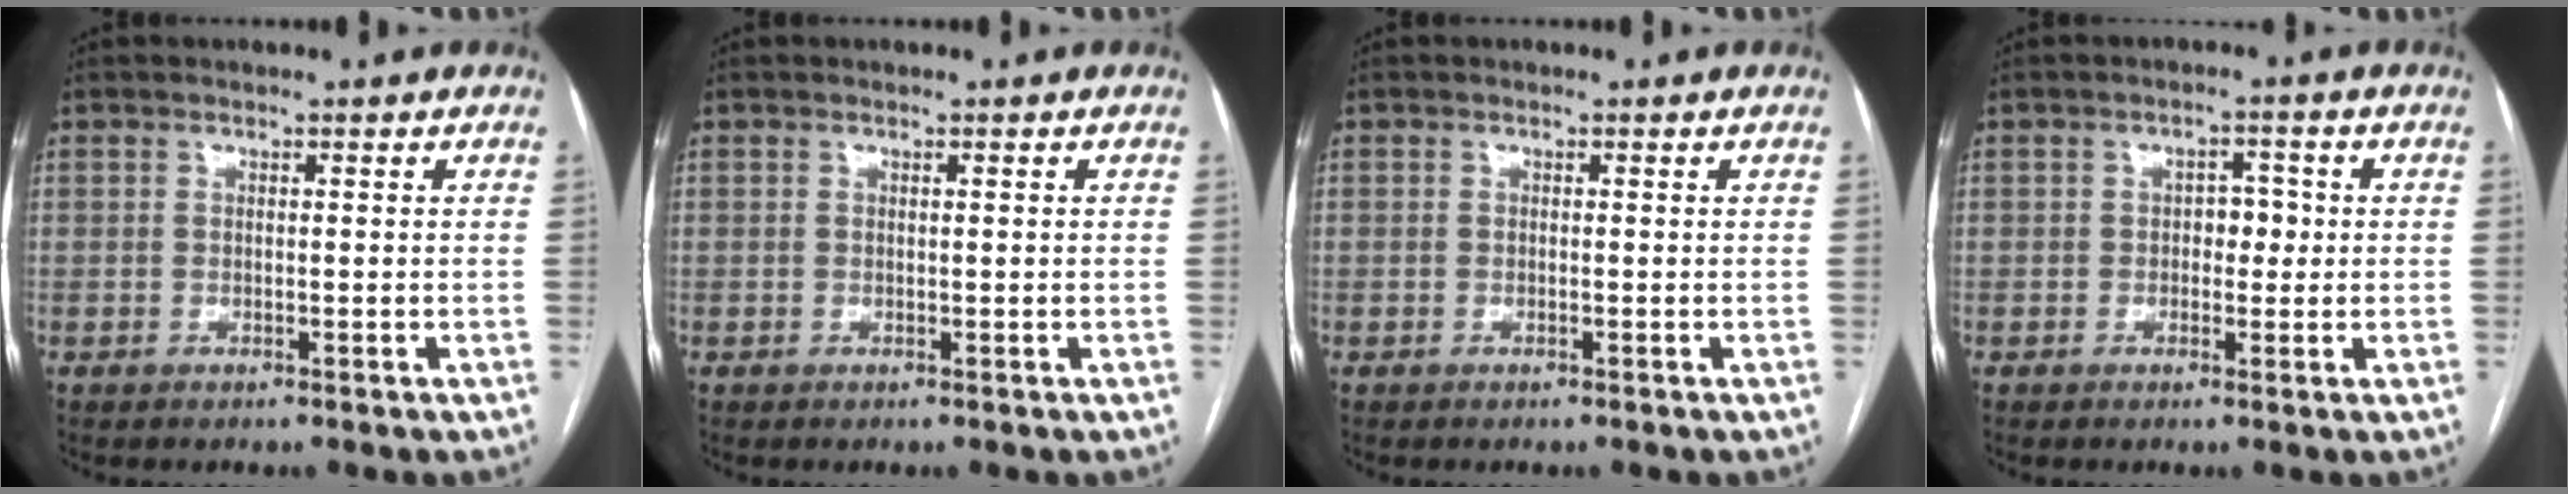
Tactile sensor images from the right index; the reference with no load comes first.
{"total": 0.0}
{"total": 0.0}
{"total": 3.0, "force": [0.0, 1.9, 2.3], "torque": [-0.027, 0.011, 0.000]}